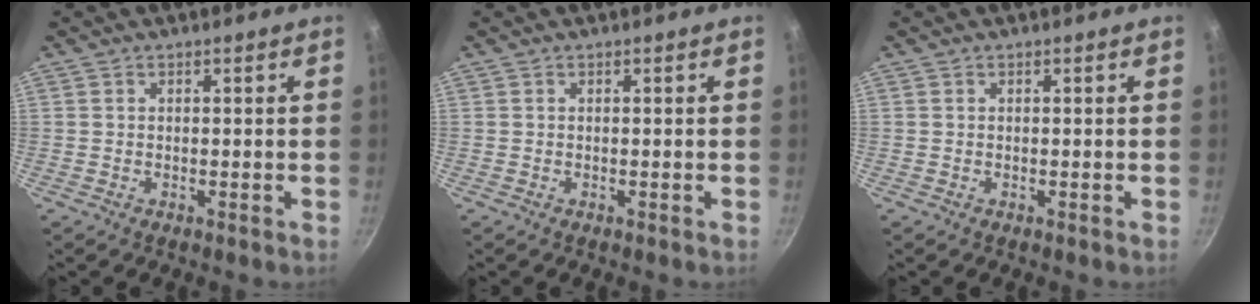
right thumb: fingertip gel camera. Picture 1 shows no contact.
{"total": 0.0}
{"total": 0.0}